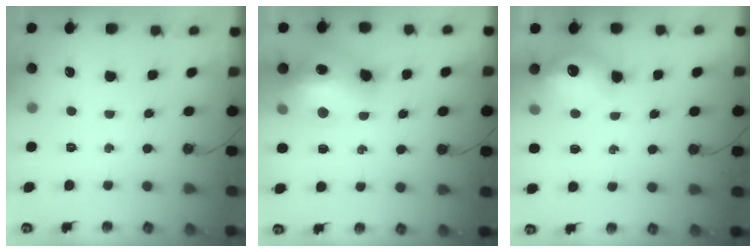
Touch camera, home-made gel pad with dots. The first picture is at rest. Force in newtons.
{"total": 16.5, "press": 16.5, "slide": 1.4}
{"total": 14.2, "press": 14.1, "slide": 1.6}